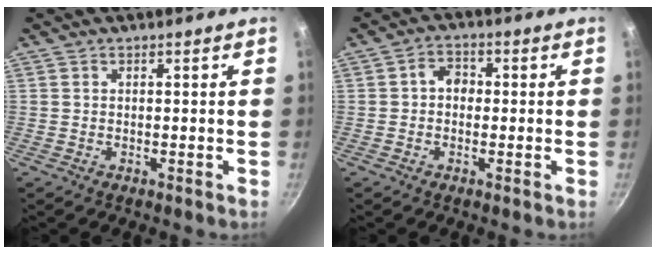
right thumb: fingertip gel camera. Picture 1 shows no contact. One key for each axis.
{"total": 3.6, "fx": -0.1, "fy": 2.9, "fz": 2.2, "tx": -0.020, "ty": 0.010, "tz": -0.009}